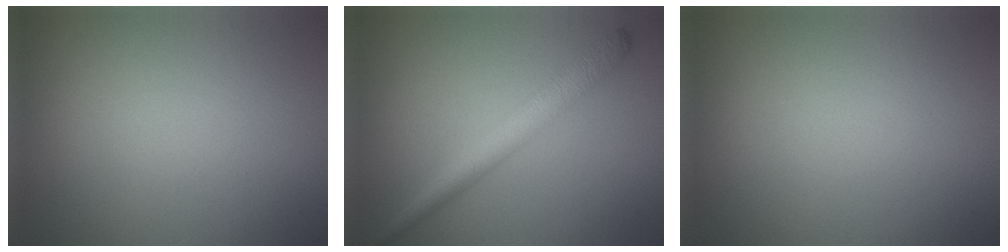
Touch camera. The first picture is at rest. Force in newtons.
{"total": 3.3, "press": 3.3, "slide": 0.1}
{"total": 0.0}